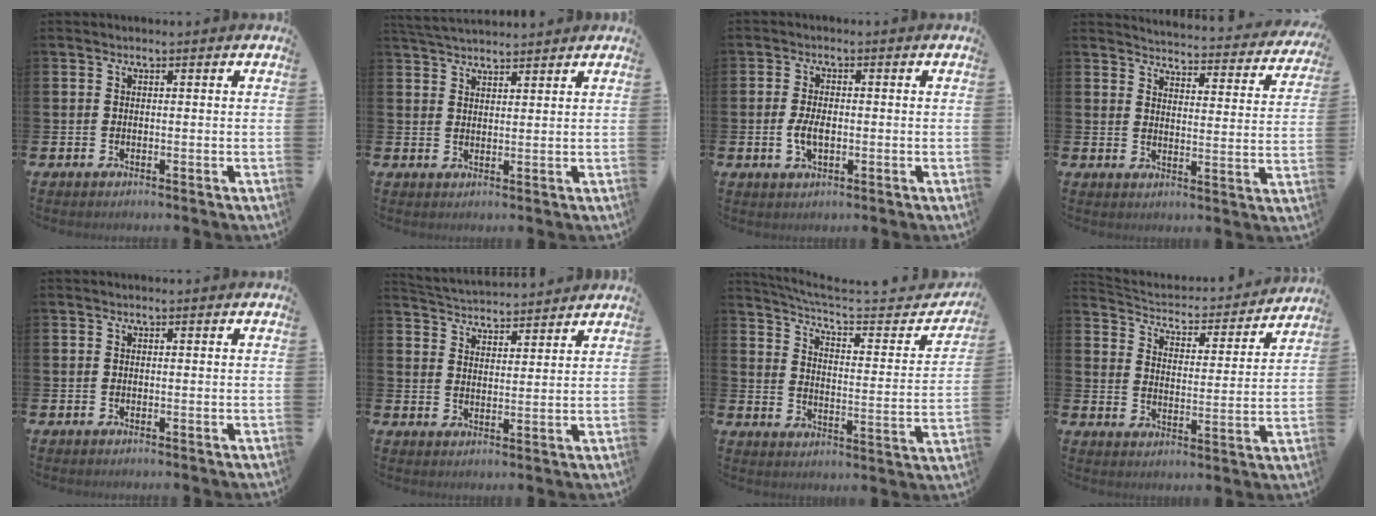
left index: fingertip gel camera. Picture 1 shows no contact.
{"total": 3.8, "force": [3.7, 0.4, 0.7], "torque": [-0.019, -0.015, 0.068]}
{"total": 3.4, "force": [-0.4, 1.7, 2.9], "torque": [-0.043, 0.001, -0.010]}
{"total": 4.0, "force": [3.9, 0.3, 0.4], "torque": [-0.022, -0.039, 0.063]}
{"total": 0.0}
{"total": 4.4, "force": [4.4, 0.4, -0.4], "torque": [-0.012, -0.029, 0.079]}
{"total": 5.6, "force": [5.1, 0.5, 2.1], "torque": [-0.060, -0.047, 0.080]}
{"total": 4.0, "force": [3.8, 1.3, 0.6], "torque": [-0.040, -0.038, 0.055]}